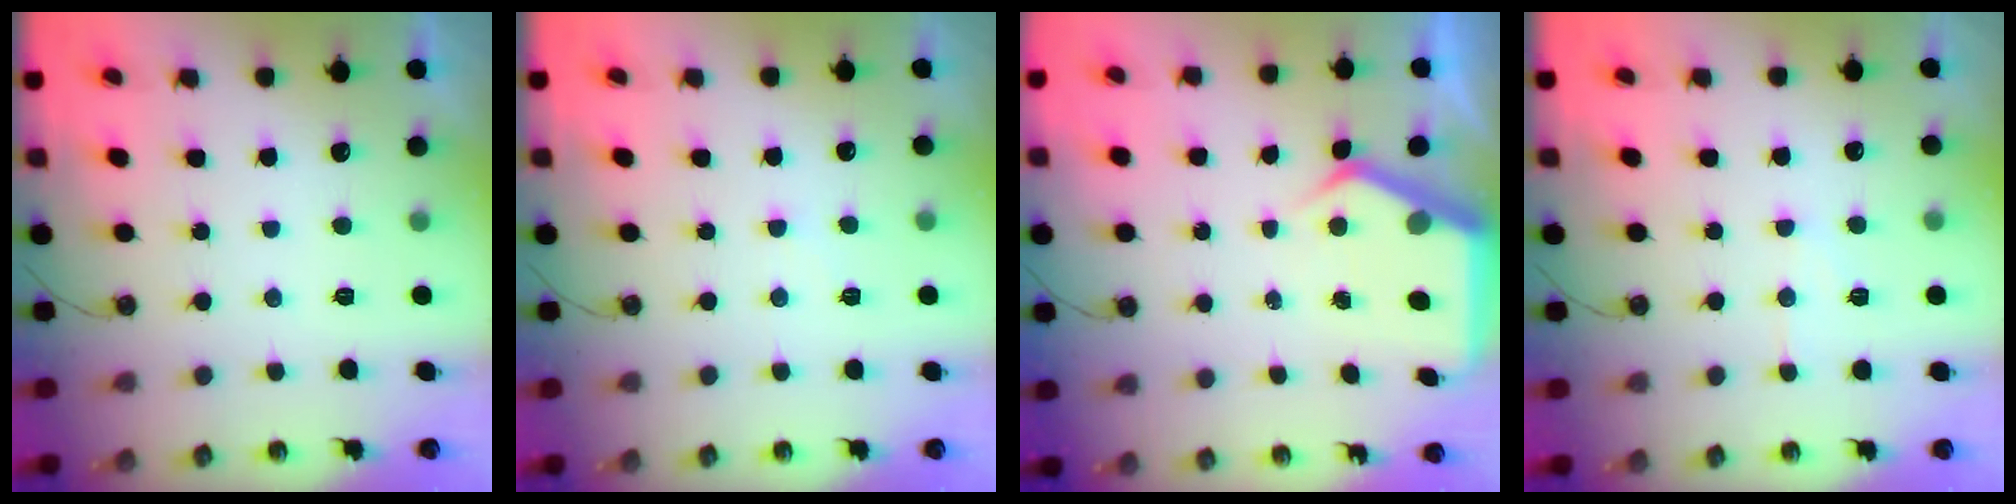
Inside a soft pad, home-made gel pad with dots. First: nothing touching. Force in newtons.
{"total": 4.2, "press": 4.2, "slide": 0.7}
{"total": 5.8, "press": 5.8, "slide": 0.6}
{"total": 5.9, "press": 5.8, "slide": 0.6}